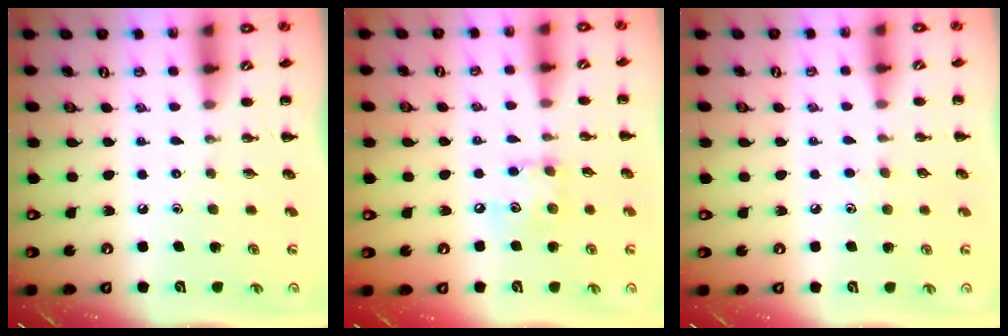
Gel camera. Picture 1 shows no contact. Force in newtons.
{"total": 7.3, "press": 7.3, "slide": 0.7}
{"total": 4.3, "press": 4.1, "slide": 1.2}